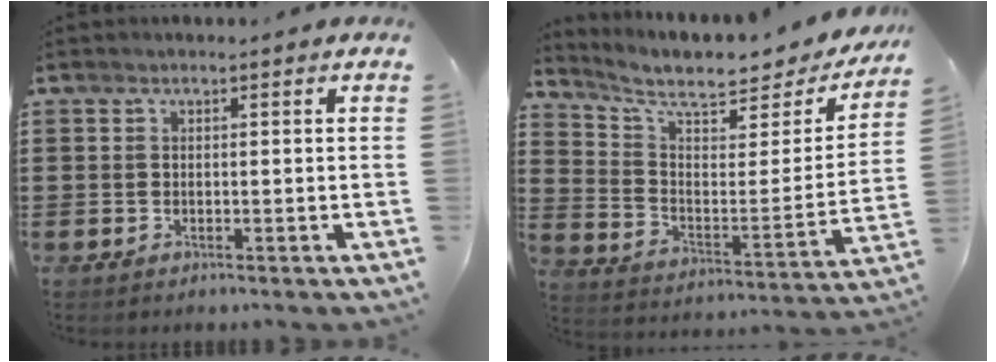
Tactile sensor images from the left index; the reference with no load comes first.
{"total": 7.7, "force": [6.6, 1.3, 3.8], "torque": [-0.098, -0.051, 0.109]}